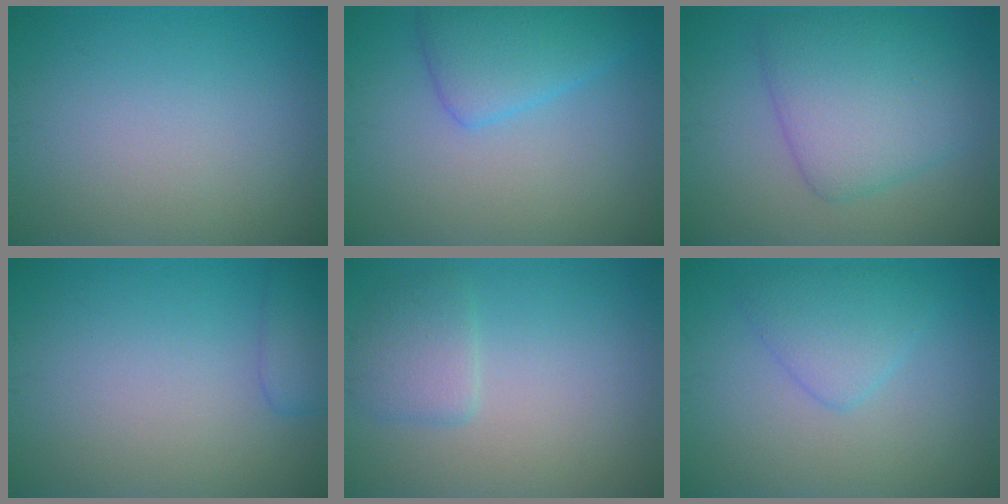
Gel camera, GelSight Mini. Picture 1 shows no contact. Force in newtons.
{"total": 4.0, "press": 4.0, "slide": 0.1}
{"total": 6.1, "press": 6.1, "slide": 0.2}
{"total": 2.3, "press": 2.3, "slide": 0.2}
{"total": 2.3, "press": 2.3, "slide": 0.2}
{"total": 3.0, "press": 3.0, "slide": 0.0}